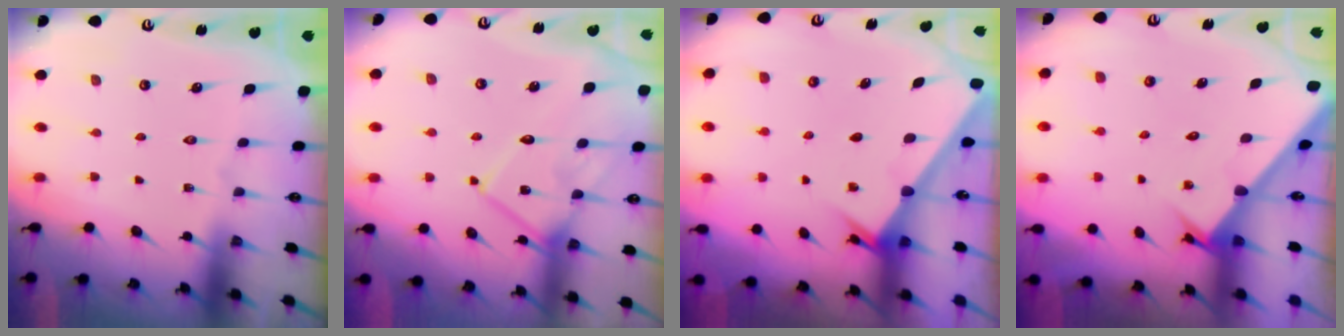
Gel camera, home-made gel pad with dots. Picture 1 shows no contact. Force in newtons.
{"total": 12.5, "press": 12.5, "slide": 1.0}
{"total": 2.3, "press": 2.3, "slide": 0.2}
{"total": 2.5, "press": 2.5, "slide": 0.2}